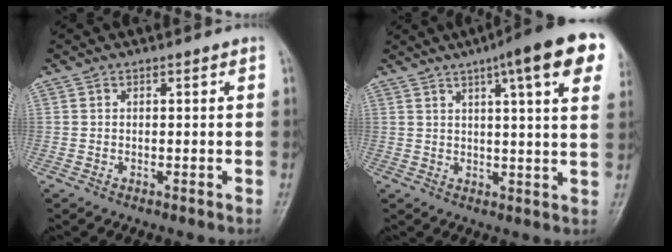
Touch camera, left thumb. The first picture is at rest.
{"total": 16.7, "force": [8.6, 2.8, 14.0], "torque": [-0.178, -0.004, 0.105]}